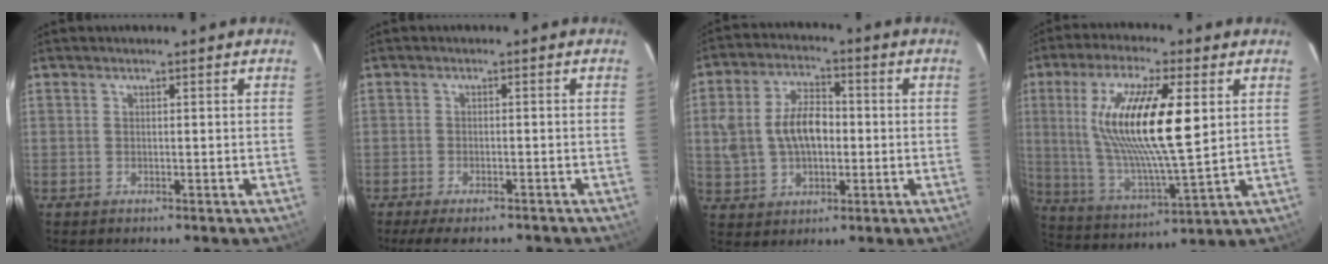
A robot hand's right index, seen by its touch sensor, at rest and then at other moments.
{"total": 8.5, "force": [-7.1, 2.2, 4.1], "torque": [-0.093, -0.025, -0.109]}
{"total": 11.0, "force": [-0.1, 6.9, 8.6], "torque": [-0.178, 0.020, 0.007]}
{"total": 18.9, "force": [4.5, 4.3, 17.9], "torque": [-0.337, -0.002, 0.092]}